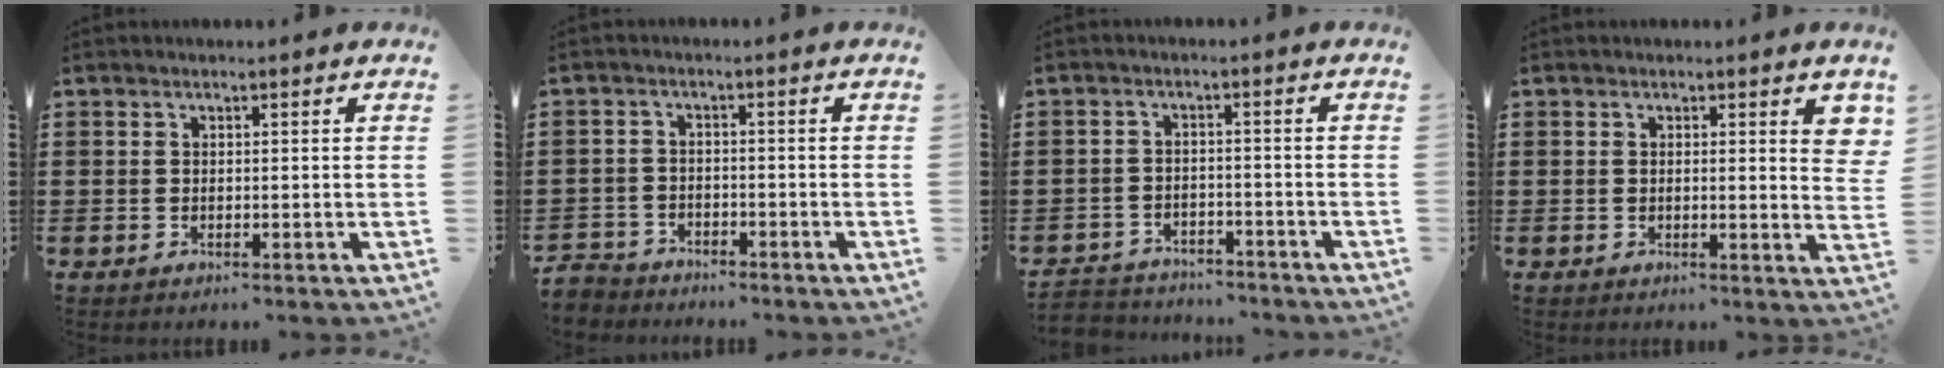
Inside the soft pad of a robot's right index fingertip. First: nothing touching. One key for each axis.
{"total": 3.0, "fx": -2.8, "fy": 0.8, "fz": -0.3, "tx": -0.010, "ty": -0.002, "tz": -0.066}
{"total": 3.2, "fx": -3.0, "fy": 0.7, "fz": -0.3, "tx": -0.004, "ty": 0.001, "tz": -0.067}
{"total": 2.4, "fx": 0.6, "fy": 0.3, "fz": 2.3, "tx": -0.029, "ty": -0.006, "tz": 0.007}